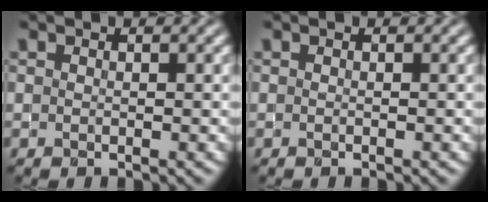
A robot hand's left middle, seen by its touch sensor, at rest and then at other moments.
{"total": 0.0}